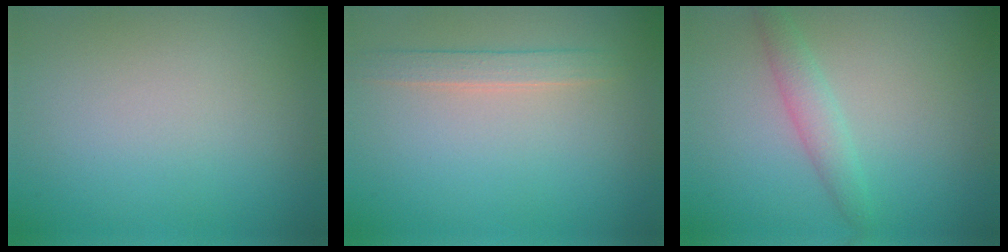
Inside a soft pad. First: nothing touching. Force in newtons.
{"total": 1.8, "press": 1.8, "slide": 0.1}
{"total": 2.0, "press": 2.0, "slide": 0.1}